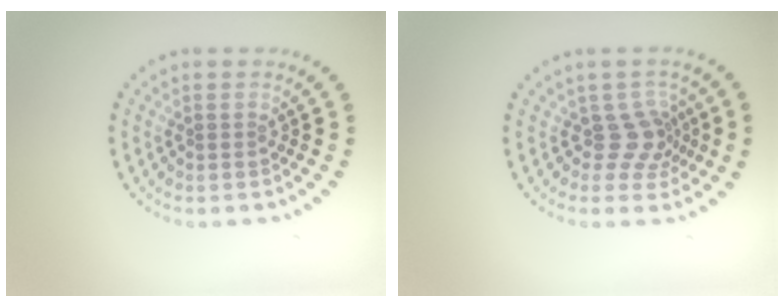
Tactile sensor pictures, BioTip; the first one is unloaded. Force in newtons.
{"total": 2.6, "press": 1.9, "slide": 1.7}